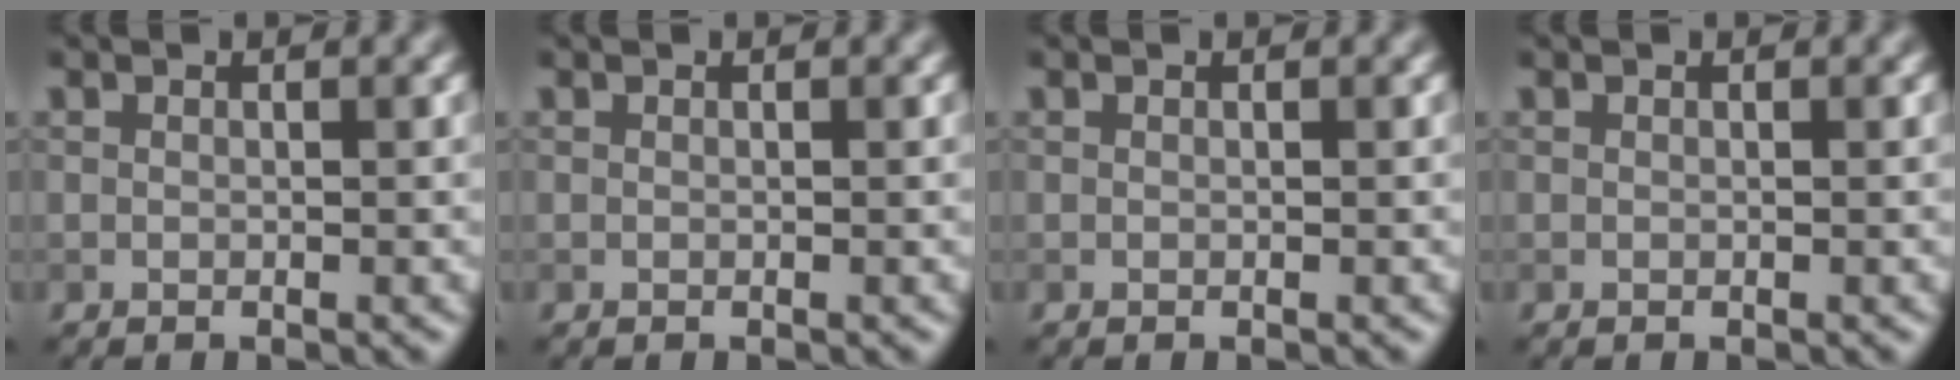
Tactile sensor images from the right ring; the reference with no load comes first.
{"total": 0.0}
{"total": 0.0}
{"total": 0.0}